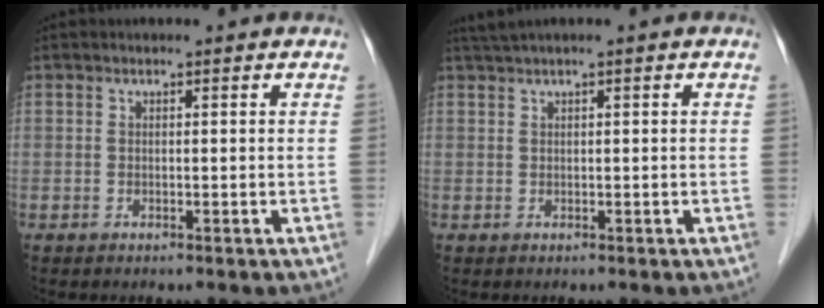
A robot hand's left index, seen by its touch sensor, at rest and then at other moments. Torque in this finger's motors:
{"motor_torque": [-0.13, -0.16, -0.45, 0.01]}